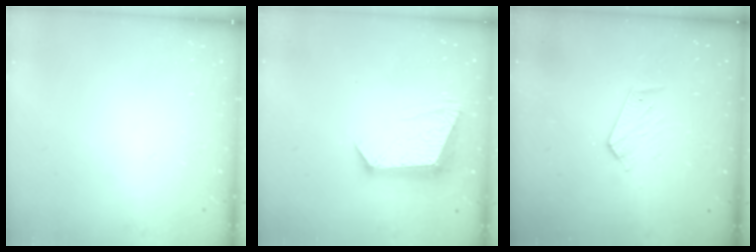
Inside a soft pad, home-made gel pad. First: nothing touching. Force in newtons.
{"total": 12.1, "press": 12.1, "slide": 1.0}
{"total": 4.8, "press": 4.8, "slide": 0.5}